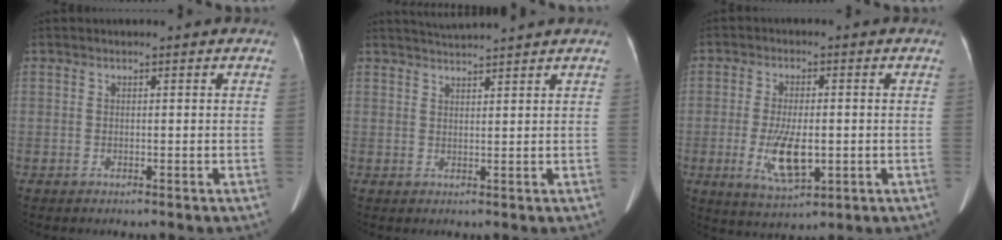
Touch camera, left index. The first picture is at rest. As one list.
[{"total": 4.2, "force": [3.9, -1.1, 0.9], "torque": [-0.013, 0.017, 0.065]}, {"total": 8.1, "force": [-1.7, 3.0, 7.4], "torque": [-0.147, -0.012, -0.022]}]